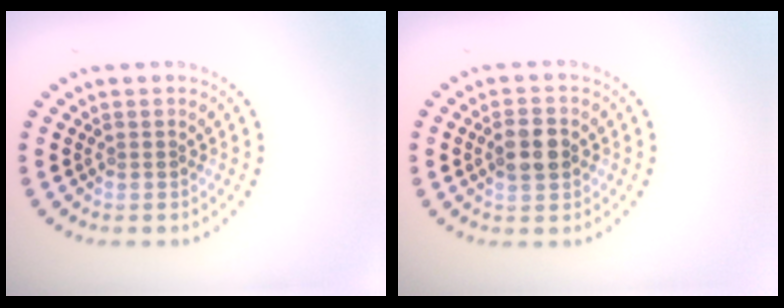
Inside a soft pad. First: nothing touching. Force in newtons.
{"total": 3.2, "press": 3.2, "slide": 0.1}